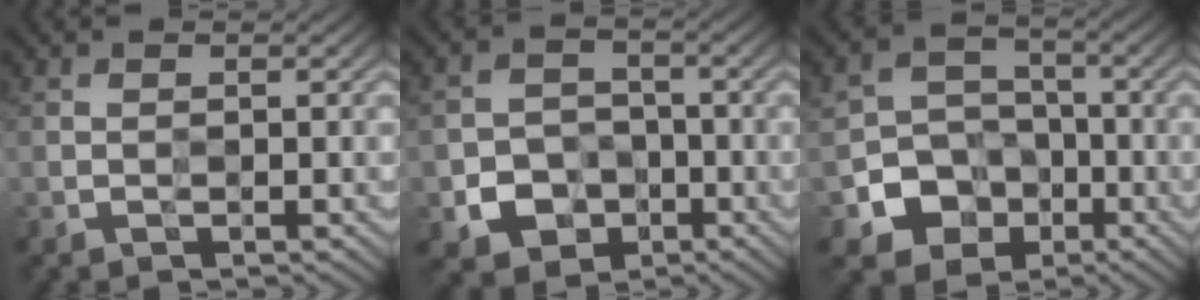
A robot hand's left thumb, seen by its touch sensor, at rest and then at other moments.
{"total": 6.4, "force": [-2.9, 5.1, 2.5], "torque": [-0.043, -0.012, -0.061]}
{"total": 8.0, "force": [-3.1, 6.8, 2.7], "torque": [-0.050, -0.010, -0.077]}